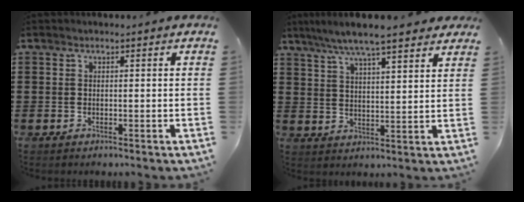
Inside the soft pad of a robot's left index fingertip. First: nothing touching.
{"total": 6.7, "force": [5.7, 0.6, 3.5], "torque": [-0.085, -0.013, 0.101]}